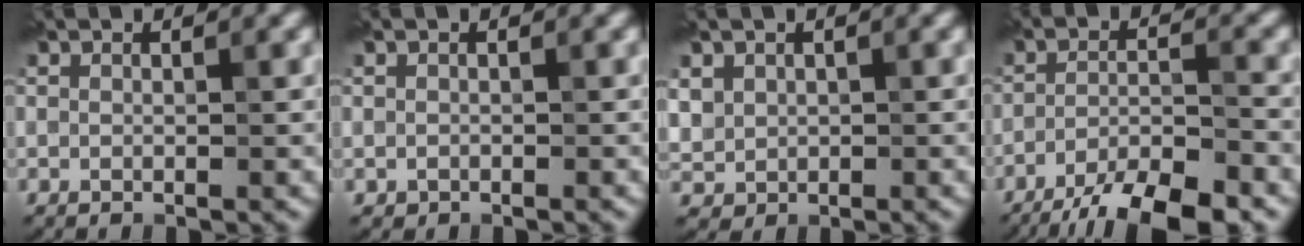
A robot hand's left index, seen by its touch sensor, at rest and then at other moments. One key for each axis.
{"total": 0.7, "fx": -0.1, "fy": 0.7, "fz": -0.2, "tx": 0.013, "ty": -0.004, "tz": -0.005}
{"total": 2.1, "fx": 0.6, "fy": 1.9, "fz": 0.4, "tx": -0.013, "ty": -0.005, "tz": 0.017}
{"total": 8.7, "fx": -6.8, "fy": 1.9, "fz": 5.1, "tx": -0.079, "ty": -0.006, "tz": -0.114}